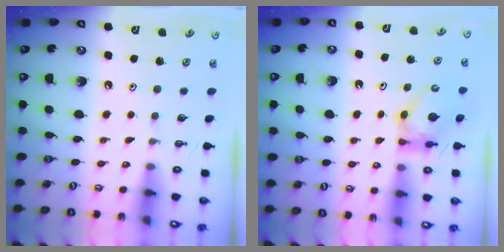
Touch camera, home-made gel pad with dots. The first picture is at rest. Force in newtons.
{"total": 6.3, "press": 6.3, "slide": 0.4}